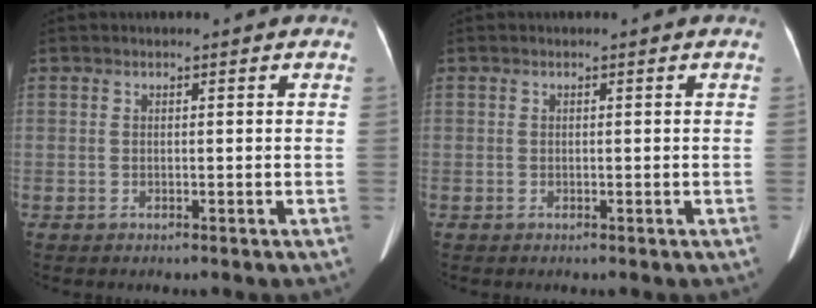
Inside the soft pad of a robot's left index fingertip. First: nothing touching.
{"total": 0.0}